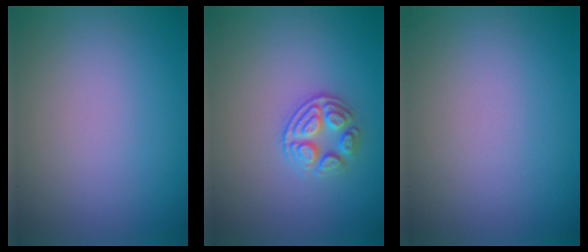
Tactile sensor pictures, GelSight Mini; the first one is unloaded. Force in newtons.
{"total": 2.7, "press": 2.5, "slide": 0.9}
{"total": 0.0}